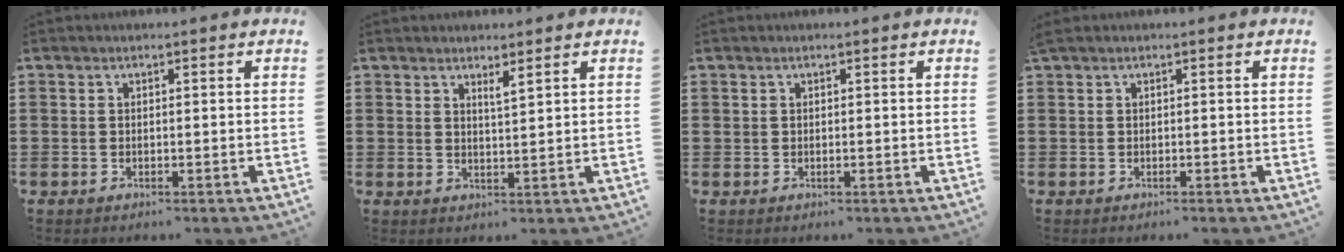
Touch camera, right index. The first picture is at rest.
{"total": 1.7, "force": [1.5, 0.0, 0.8], "torque": [-0.017, 0.002, 0.027]}
{"total": 0.0}
{"total": 0.0}